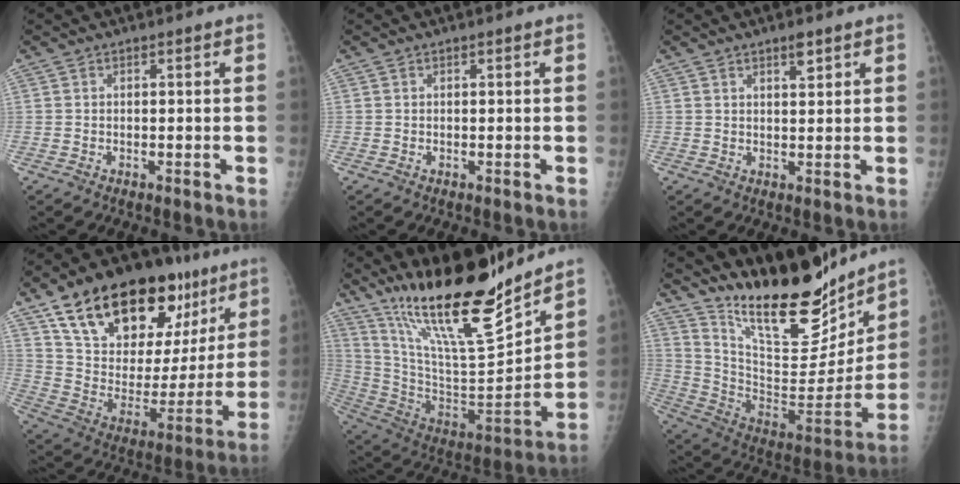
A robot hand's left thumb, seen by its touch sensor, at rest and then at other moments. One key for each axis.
{"total": 0.0}
{"total": 2.6, "fx": 1.8, "fy": 0.8, "fz": 1.8, "tx": -0.021, "ty": -0.012, "tz": 0.029}
{"total": 30.0, "fx": 17.4, "fy": 15.0, "fz": 19.2, "tx": -0.266, "ty": -0.024, "tz": 0.283}
{"total": 24.5, "fx": 19.5, "fy": 4.3, "fz": 14.3, "tx": -0.211, "ty": -0.111, "tz": 0.342}
{"total": 25.9, "fx": 20.2, "fy": 8.2, "fz": 14.0, "tx": -0.181, "ty": -0.108, "tz": 0.334}